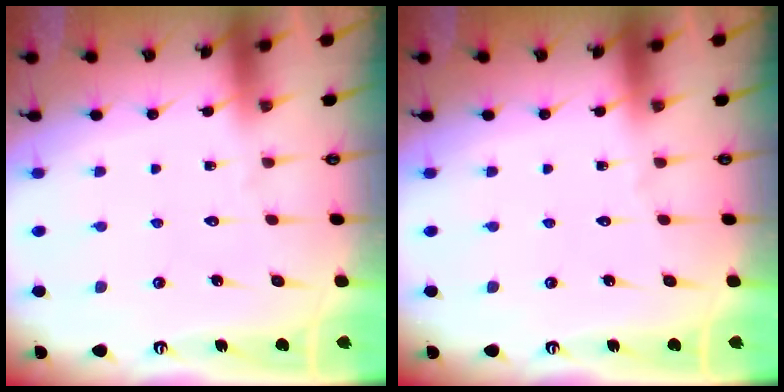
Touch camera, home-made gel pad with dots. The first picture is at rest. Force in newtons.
{"total": 0.0}